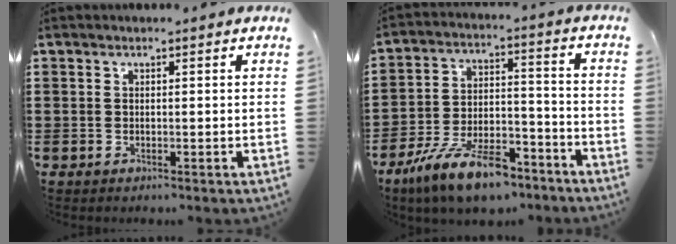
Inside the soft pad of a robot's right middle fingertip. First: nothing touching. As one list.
[{"total": 12.2, "force": [-9.5, 3.2, 7.0], "torque": [-0.134, 0.031, -0.180]}]